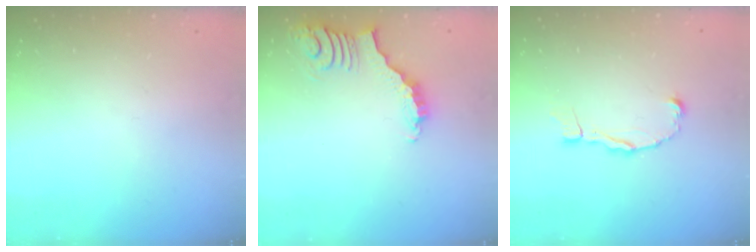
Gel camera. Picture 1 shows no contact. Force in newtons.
{"total": 3.6, "press": 3.6, "slide": 0.6}
{"total": 4.5, "press": 4.4, "slide": 0.6}